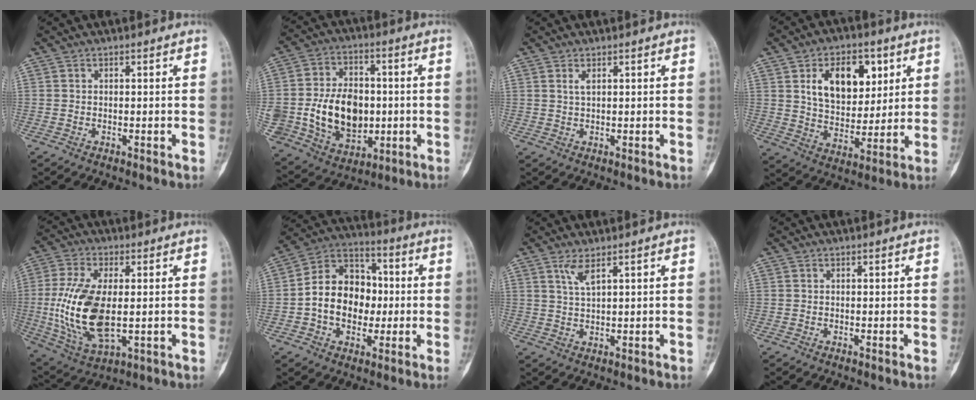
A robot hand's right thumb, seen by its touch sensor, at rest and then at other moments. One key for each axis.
{"total": 19.2, "fx": -1.4, "fy": 14.1, "fz": 13.0, "tx": -0.215, "ty": 0.010, "tz": -0.002}
{"total": 1.2, "fx": 0.7, "fy": 0.5, "fz": 1.0, "tx": -0.021, "ty": 0.001, "tz": 0.016}
{"total": 14.8, "fx": 5.4, "fy": 9.4, "fz": 10.1, "tx": -0.113, "ty": -0.021, "tz": 0.098}
{"total": 16.7, "fx": -0.6, "fy": 8.2, "fz": 14.6, "tx": -0.302, "ty": -0.010, "tz": 0.000}
{"total": 14.6, "fx": -1.0, "fy": 11.1, "fz": 9.5, "tx": -0.113, "ty": 0.037, "tz": -0.024}
{"total": 2.9, "fx": 1.7, "fy": 0.5, "fz": 2.3, "tx": -0.054, "ty": -0.011, "tz": 0.041}
{"total": 0.0}